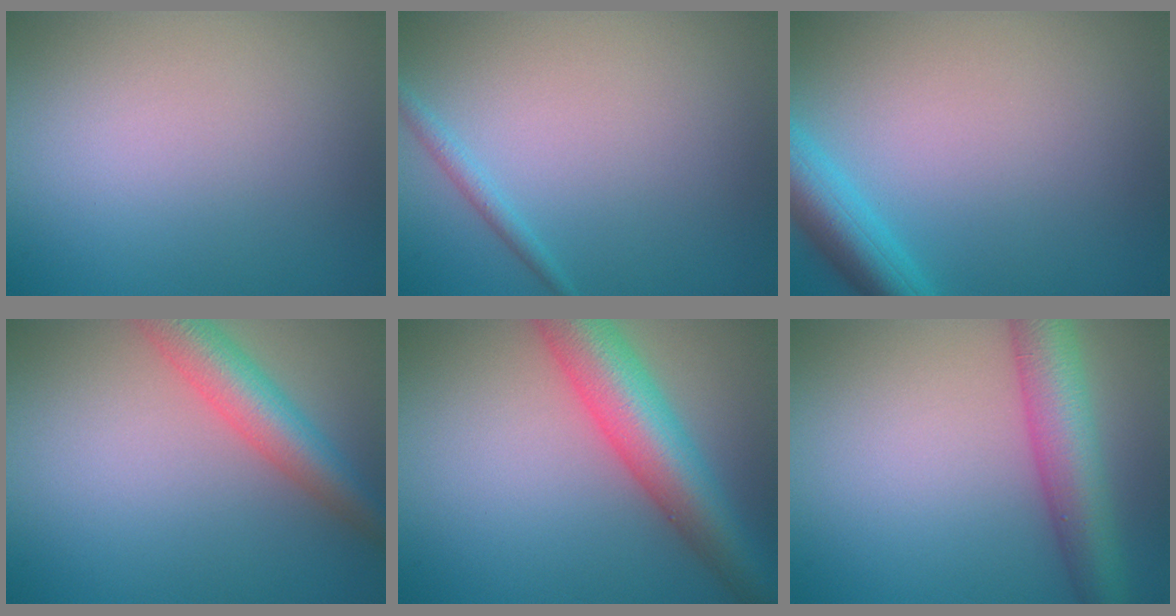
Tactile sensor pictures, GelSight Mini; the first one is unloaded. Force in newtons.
{"total": 1.2, "press": 1.2, "slide": 0.0}
{"total": 4.4, "press": 4.4, "slide": 0.2}
{"total": 5.4, "press": 5.4, "slide": 0.1}
{"total": 8.4, "press": 8.4, "slide": 0.3}
{"total": 6.6, "press": 6.6, "slide": 0.3}